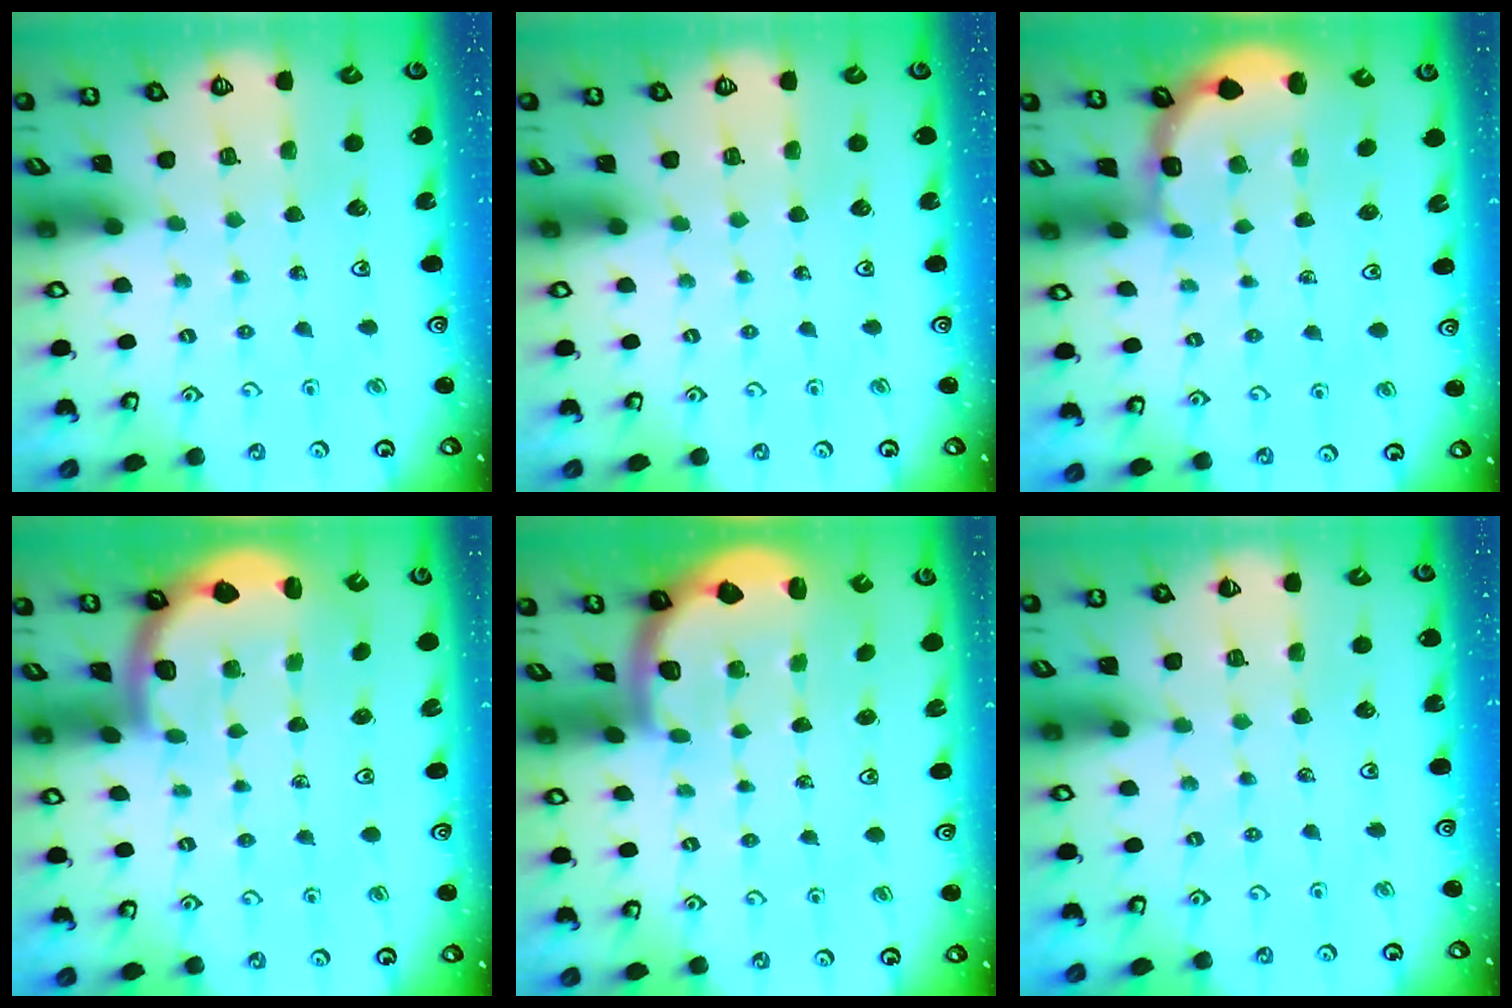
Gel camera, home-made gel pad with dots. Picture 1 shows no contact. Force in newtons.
{"total": 0.0}
{"total": 1.9, "press": 1.9, "slide": 0.3}
{"total": 1.8, "press": 1.8, "slide": 0.1}
{"total": 1.9, "press": 1.8, "slide": 0.5}
{"total": 2.0, "press": 2.0, "slide": 0.3}